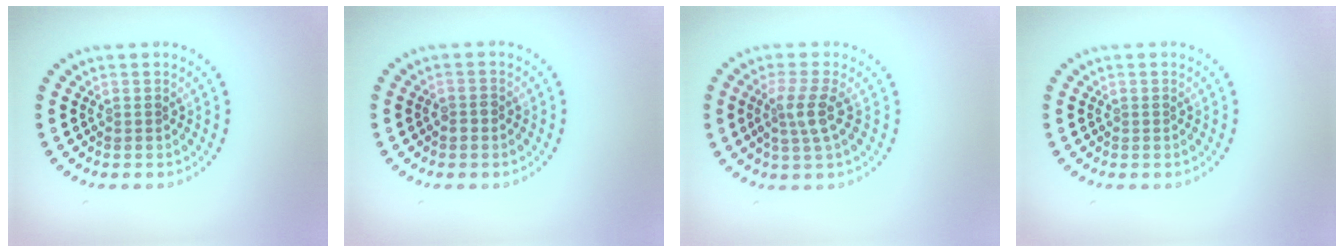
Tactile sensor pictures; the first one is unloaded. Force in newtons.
{"total": 0.9, "press": 0.9, "slide": 0.2}
{"total": 2.7, "press": 2.3, "slide": 1.5}
{"total": 0.0}